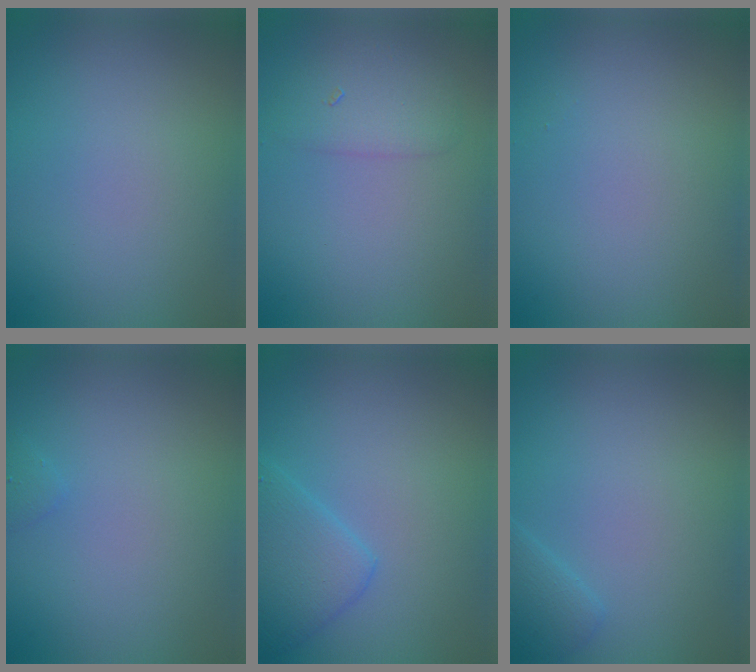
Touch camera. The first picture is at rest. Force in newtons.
{"total": 2.1, "press": 2.1, "slide": 0.1}
{"total": 0.0}
{"total": 0.5, "press": 0.5, "slide": 0.1}
{"total": 3.6, "press": 3.6, "slide": 0.1}
{"total": 1.6, "press": 1.6, "slide": 0.1}